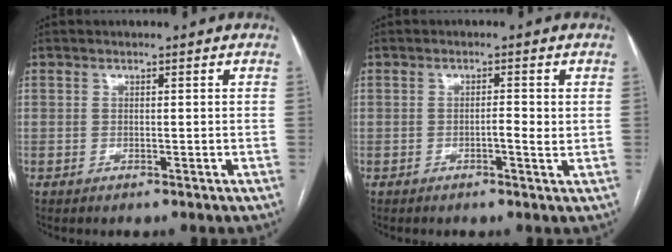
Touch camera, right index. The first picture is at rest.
{"total": 2.0, "force": [-0.1, 0.3, 2.0], "torque": [-0.035, 0.002, 0.001]}